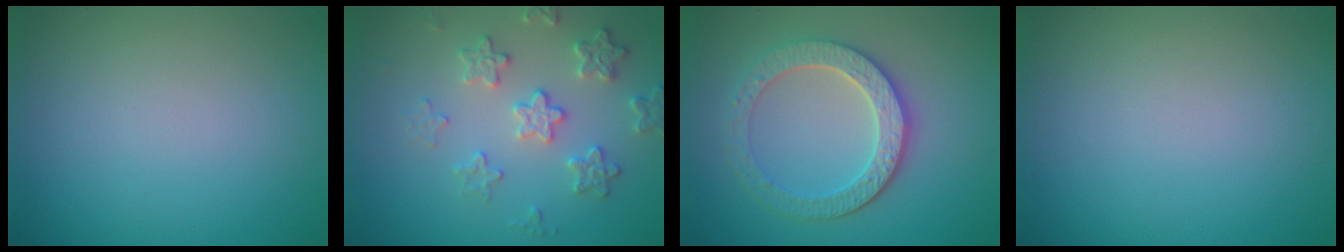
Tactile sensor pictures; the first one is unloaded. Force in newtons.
{"total": 3.3, "press": 3.2, "slide": 0.8}
{"total": 4.6, "press": 4.0, "slide": 2.2}
{"total": 0.0}